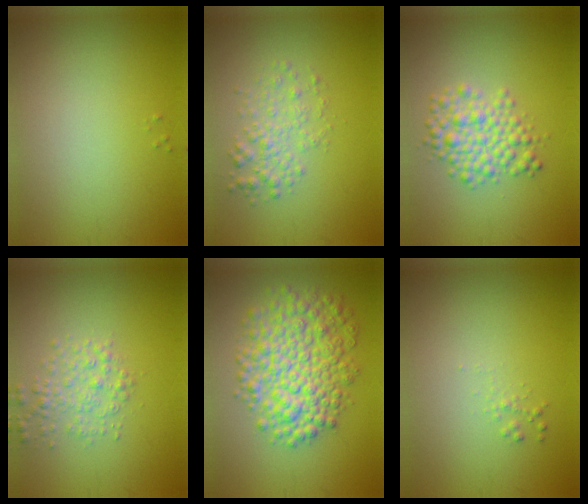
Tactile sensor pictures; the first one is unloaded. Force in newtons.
{"total": 2.5, "press": 2.5, "slide": 0.0}
{"total": 4.1, "press": 4.1, "slide": 0.1}
{"total": 2.5, "press": 2.5, "slide": 0.1}
{"total": 7.9, "press": 7.9, "slide": 0.2}
{"total": 0.6, "press": 0.6, "slide": 0.0}